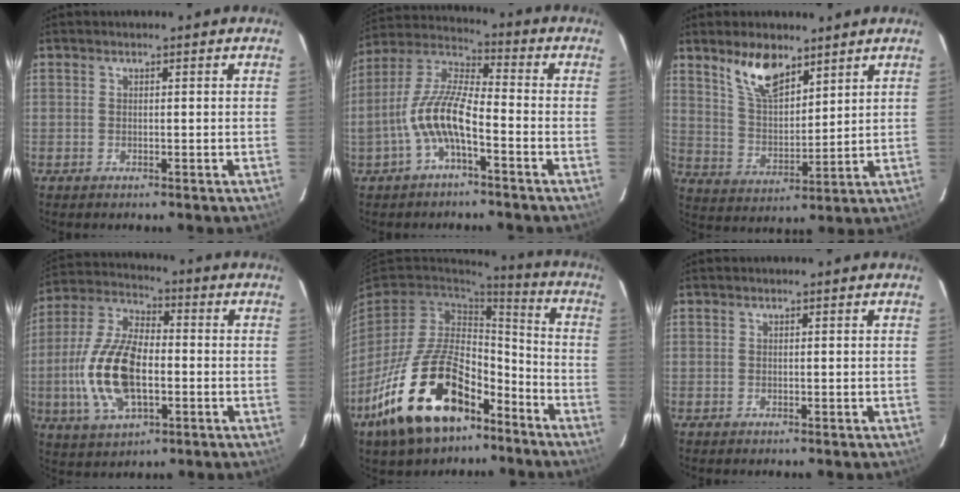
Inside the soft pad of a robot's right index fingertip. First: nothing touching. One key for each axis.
{"total": 10.8, "fx": -4.0, "fy": 3.3, "fz": 9.5, "tx": -0.208, "ty": 0.010, "tz": -0.077}
{"total": 9.8, "fx": 6.8, "fy": 4.1, "fz": 5.7, "tx": -0.103, "ty": 0.006, "tz": 0.136}
{"total": 16.4, "fx": -2.9, "fy": 8.1, "fz": 13.9, "tx": -0.299, "ty": 0.003, "tz": -0.052}
{"total": 23.3, "fx": -12.7, "fy": 12.3, "fz": 15.1, "tx": -0.304, "ty": -0.001, "tz": -0.205}
{"total": 0.0}